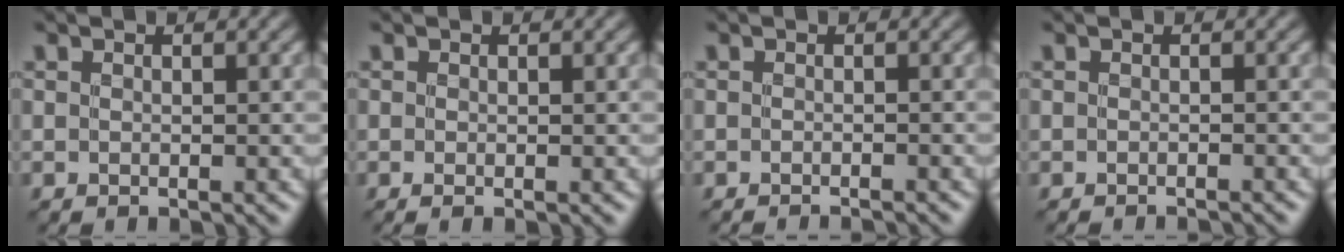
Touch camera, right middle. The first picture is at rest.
{"total": 0.5, "force": [-0.1, 0.1, 0.5], "torque": [-0.010, -0.005, -0.003]}
{"total": 1.5, "force": [-1.4, 0.2, 0.7], "torque": [0.004, -0.002, -0.020]}
{"total": 1.3, "force": [-1.2, 0.2, 0.4], "torque": [0.006, -0.002, -0.017]}